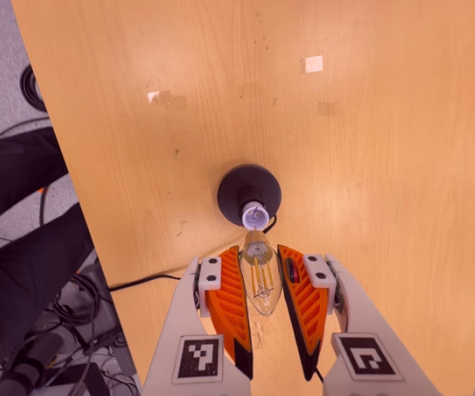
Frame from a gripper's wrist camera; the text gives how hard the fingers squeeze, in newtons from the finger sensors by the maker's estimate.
{"total": 11.9, "left": 12.3, "right": 11.5}